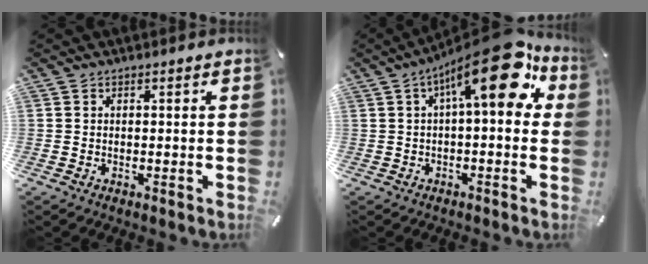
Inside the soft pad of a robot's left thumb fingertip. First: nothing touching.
{"total": 17.4, "force": [7.3, 6.7, 14.3], "torque": [-0.203, -0.042, 0.112]}